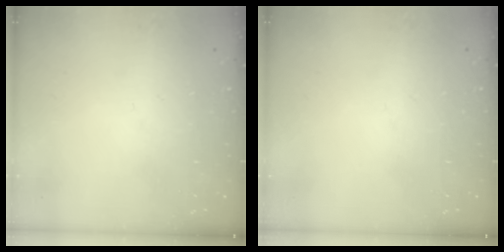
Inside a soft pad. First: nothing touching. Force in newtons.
{"total": 0.0}